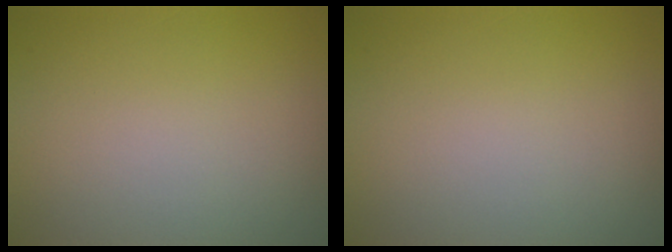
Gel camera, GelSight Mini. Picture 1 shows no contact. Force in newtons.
{"total": 0.0}